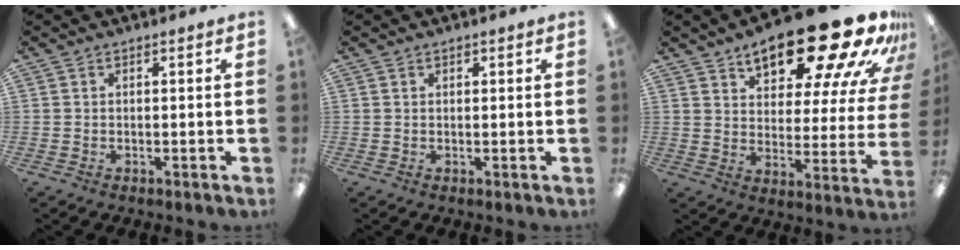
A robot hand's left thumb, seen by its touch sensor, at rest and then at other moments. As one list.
[{"total": 0.8, "force": [0.6, 0.5, 0.2], "torque": [0.003, -0.001, 0.009]}, {"total": 23.7, "force": [17.3, 7.4, 14.6], "torque": [-0.205, -0.115, 0.276]}]